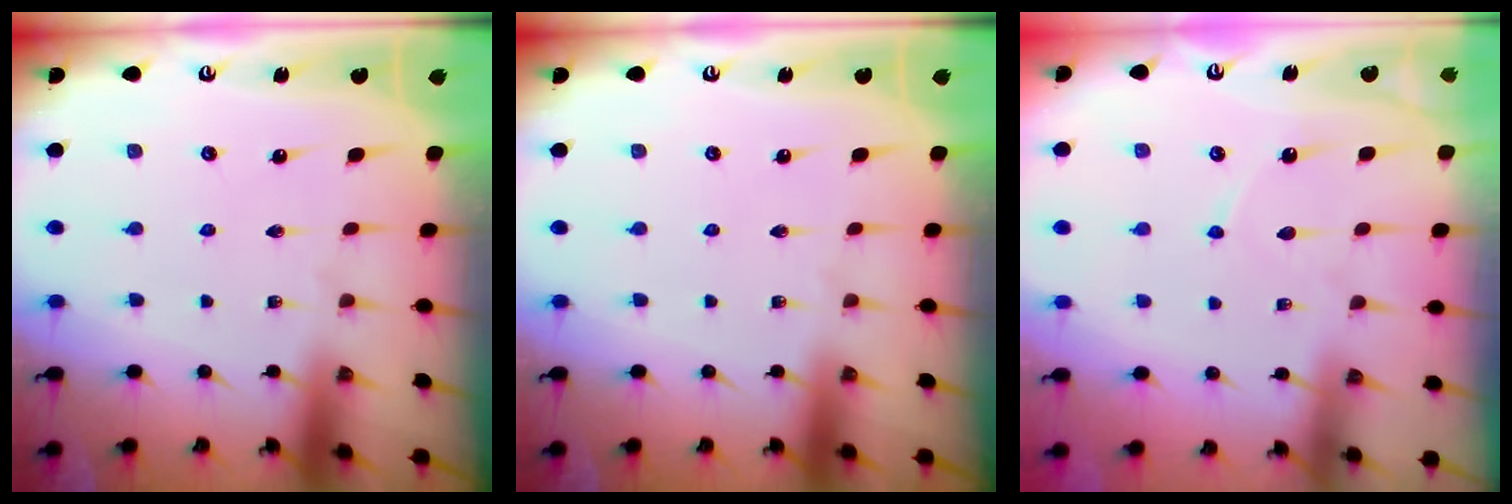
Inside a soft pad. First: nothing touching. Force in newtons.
{"total": 0.0}
{"total": 5.3, "press": 5.3, "slide": 0.4}